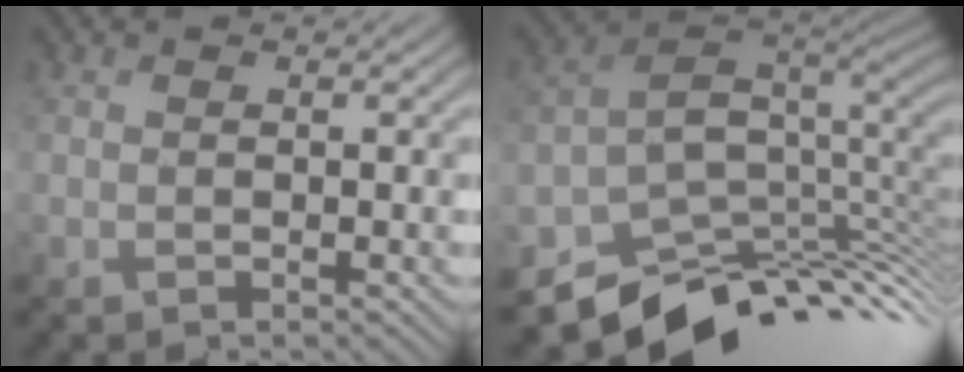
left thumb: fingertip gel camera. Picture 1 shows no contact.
{"total": 12.0, "force": [-3.1, 8.0, 8.4], "torque": [-0.189, -0.031, -0.038]}